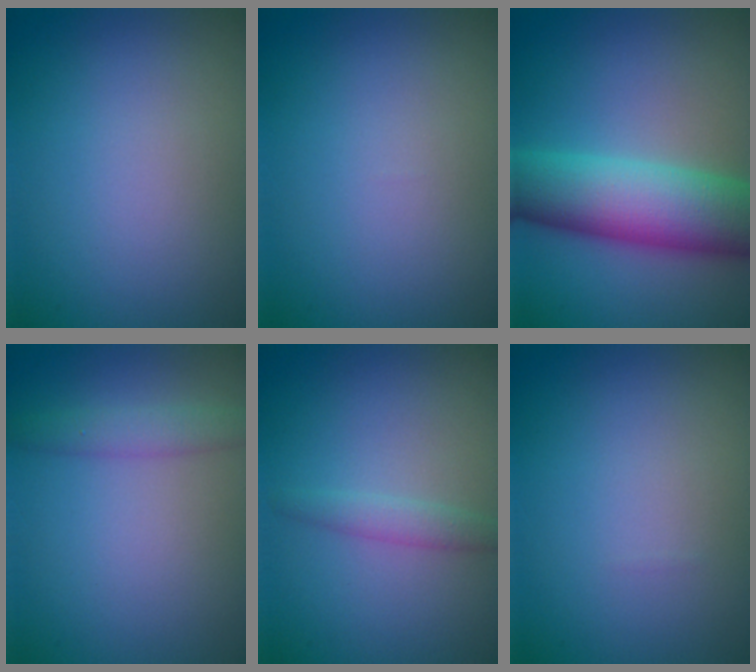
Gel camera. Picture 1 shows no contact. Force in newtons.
{"total": 0.0}
{"total": 9.9, "press": 9.9, "slide": 0.2}
{"total": 2.0, "press": 2.0, "slide": 0.0}
{"total": 1.5, "press": 1.5, "slide": 0.1}
{"total": 0.0}